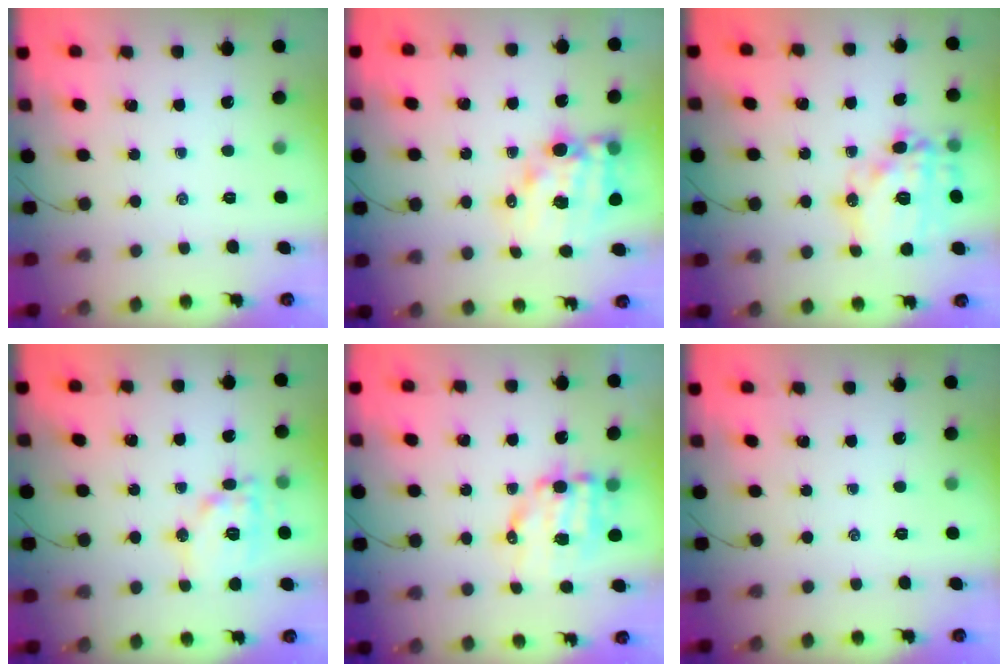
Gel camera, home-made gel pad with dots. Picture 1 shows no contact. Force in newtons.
{"total": 13.3, "press": 12.8, "slide": 3.4}
{"total": 18.1, "press": 17.9, "slide": 2.5}
{"total": 12.5, "press": 12.5, "slide": 0.9}
{"total": 9.3, "press": 9.1, "slide": 2.1}
{"total": 0.0}